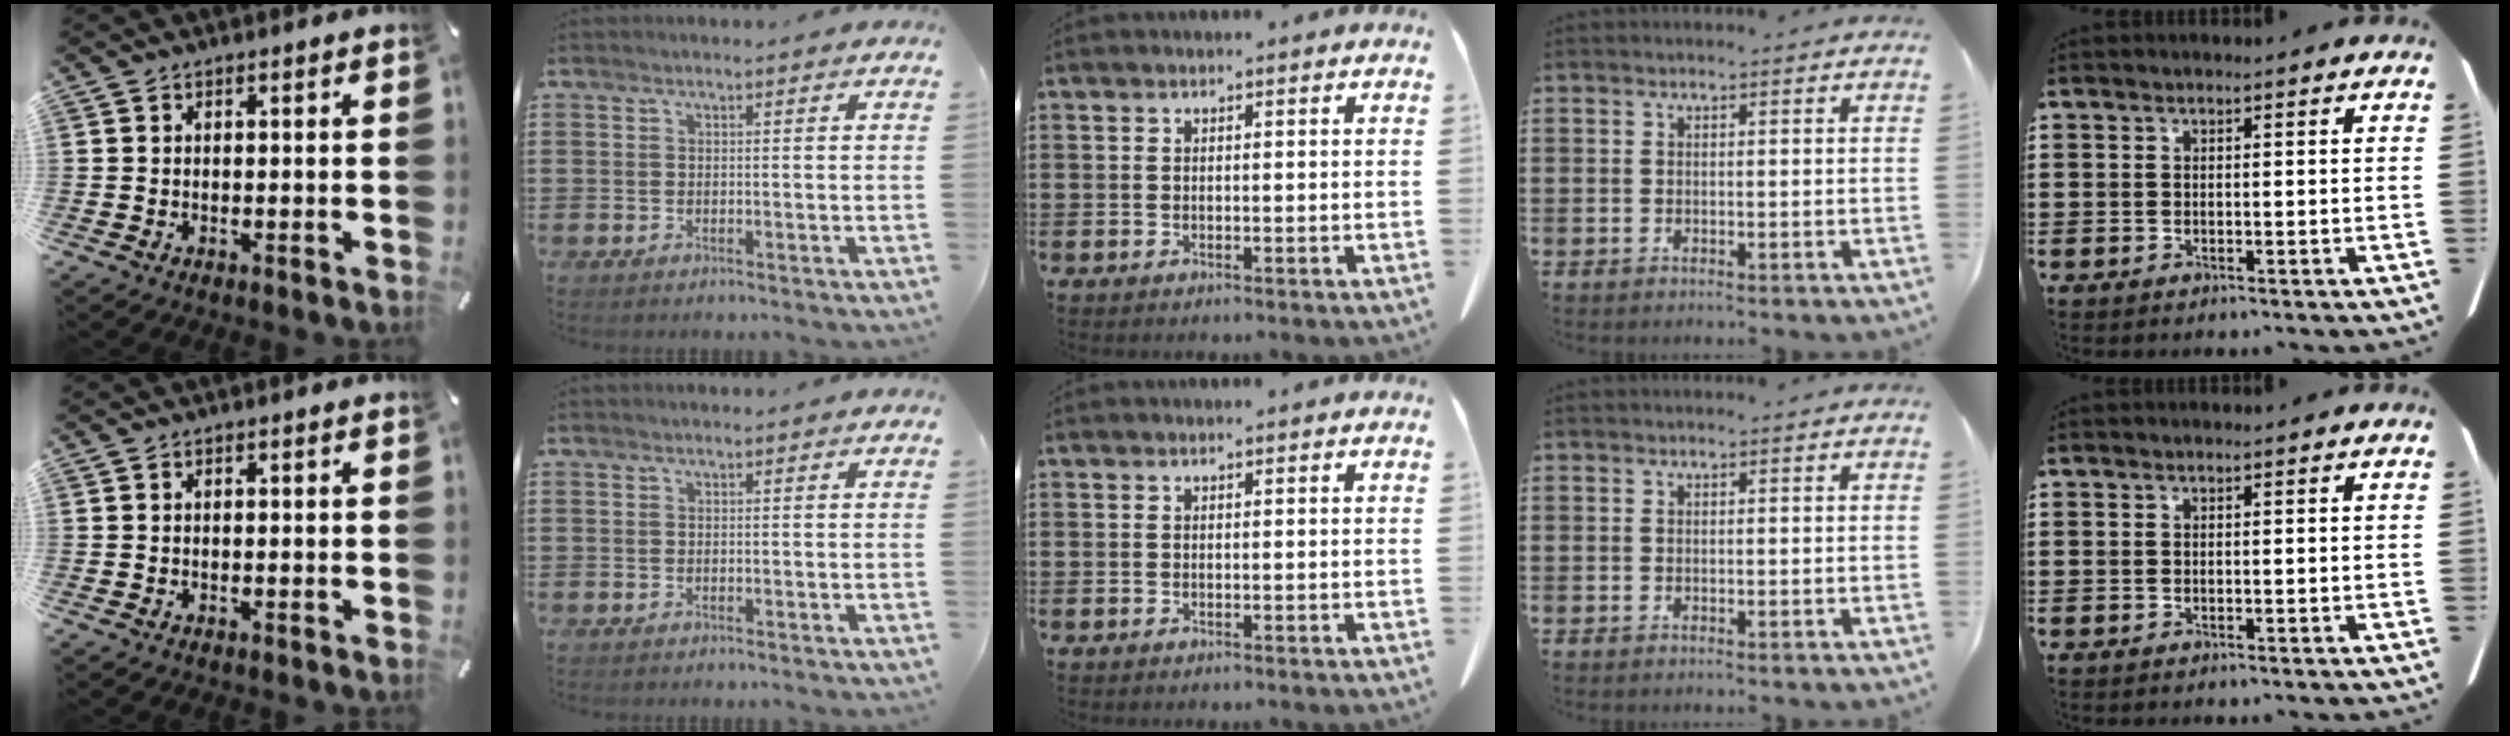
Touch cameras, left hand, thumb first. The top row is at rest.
{}